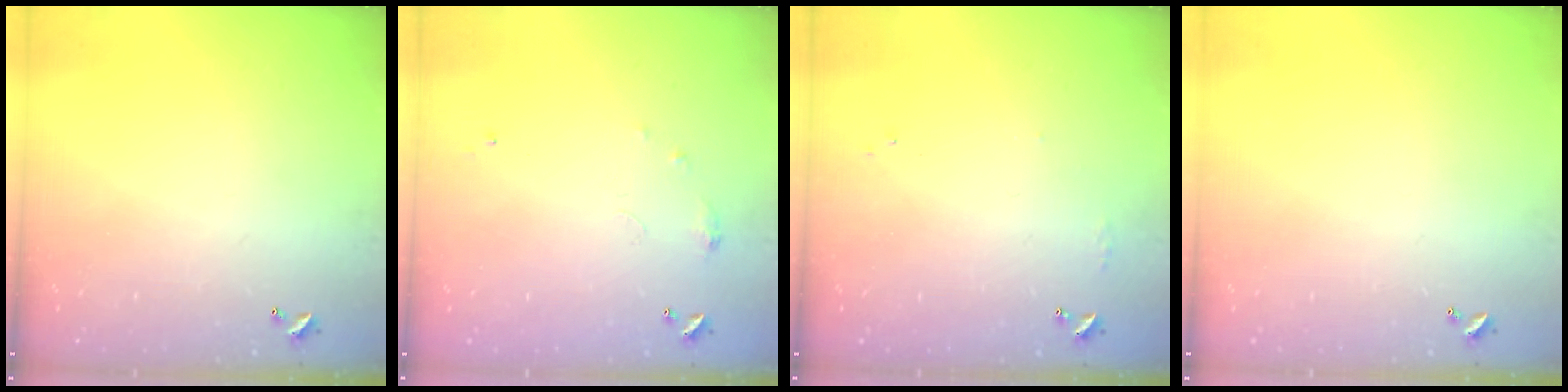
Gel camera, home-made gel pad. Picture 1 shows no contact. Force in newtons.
{"total": 6.0, "press": 5.9, "slide": 0.8}
{"total": 4.3, "press": 4.3, "slide": 0.6}
{"total": 0.0}